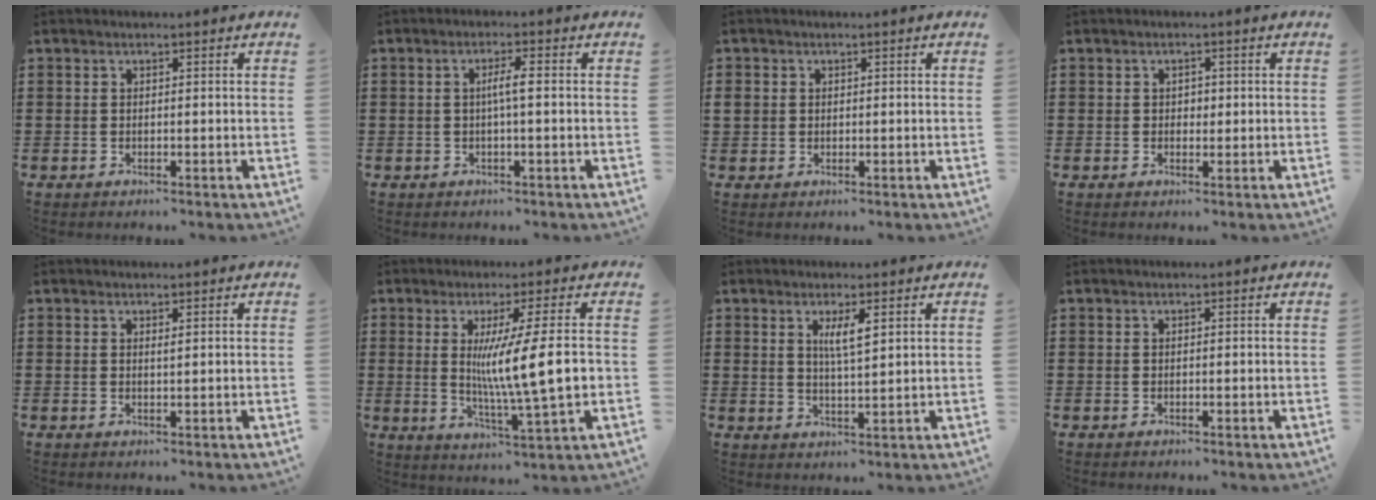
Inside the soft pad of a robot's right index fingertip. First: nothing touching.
{"total": 2.6, "force": [-0.1, 0.0, 2.6], "torque": [-0.049, -0.001, -0.005]}
{"total": 1.5, "force": [0.3, 1.4, 0.4], "torque": [-0.012, 0.007, 0.006]}
{"total": 1.1, "force": [0.1, 0.8, 0.7], "torque": [-0.013, 0.006, 0.001]}
{"total": 0.6, "force": [0.3, 0.0, 0.5], "torque": [-0.010, 0.000, 0.007]}
{"total": 10.3, "force": [0.6, 0.5, 10.3], "torque": [-0.185, -0.004, 0.008]}
{"total": 3.7, "force": [1.4, 0.8, 3.4], "torque": [-0.070, 0.004, 0.022]}
{"total": 0.0}